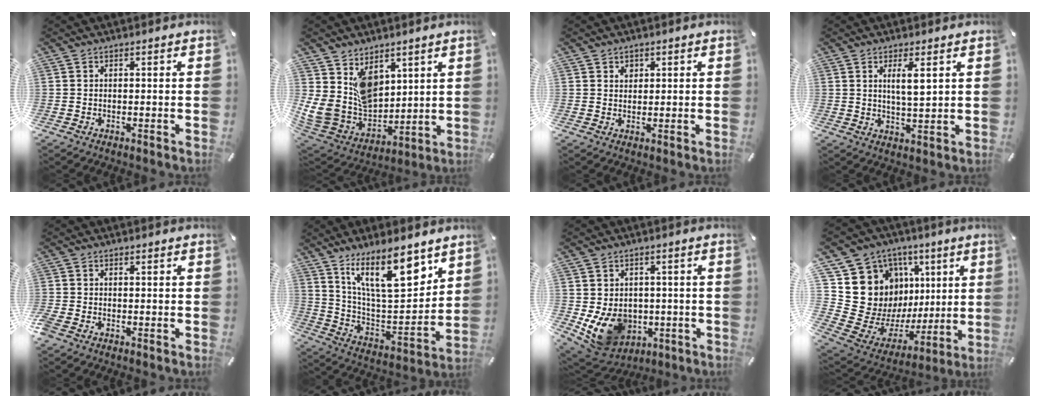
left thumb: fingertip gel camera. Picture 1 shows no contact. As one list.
[{"total": 14.4, "force": [5.3, 11.7, 6.4], "torque": [-0.134, -0.062, 0.107]}, {"total": 1.6, "force": [0.9, 1.3, 0.2], "torque": [0.012, -0.004, 0.012]}, {"total": 5.6, "force": [2.2, 1.3, 4.9], "torque": [-0.086, -0.004, 0.032]}, {"total": 1.4, "force": [-0.9, 0.8, 0.6], "torque": [-0.017, 0.001, -0.019]}, {"total": 18.8, "force": [12.0, 7.1, 12.7], "torque": [-0.207, -0.068, 0.201]}, {"total": 10.8, "force": [-2.1, 9.1, 5.3], "torque": [-0.108, -0.003, -0.035]}, {"total": 16.5, "force": [3.9, 15.5, 4.3], "torque": [-0.055, -0.065, 0.117]}]